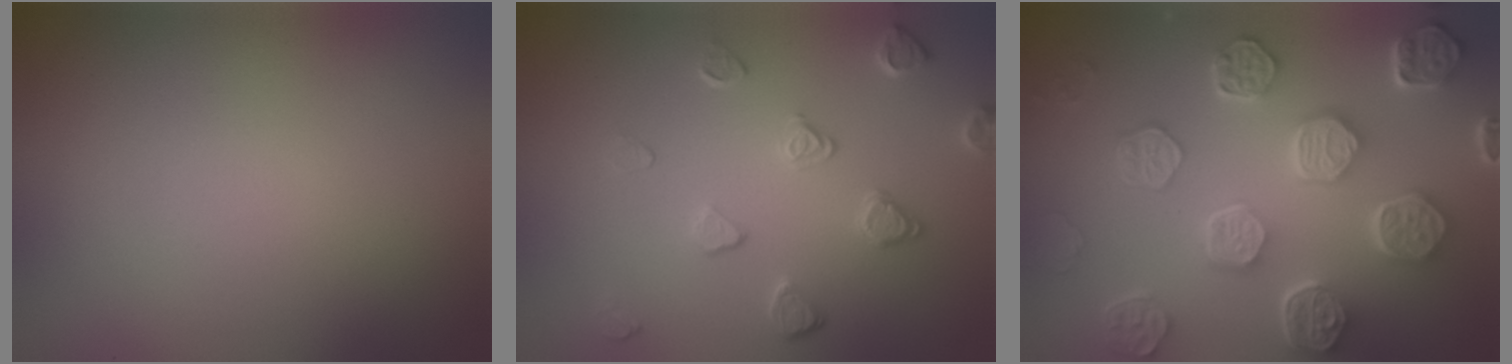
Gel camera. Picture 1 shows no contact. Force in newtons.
{"total": 2.4, "press": 1.9, "slide": 1.4}
{"total": 8.1, "press": 6.1, "slide": 5.4}